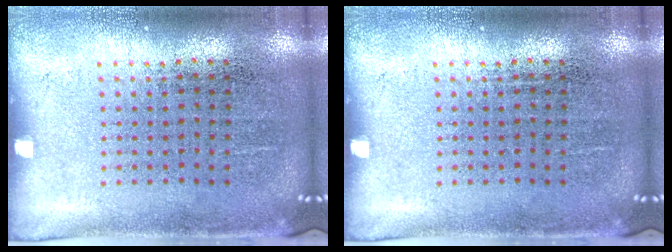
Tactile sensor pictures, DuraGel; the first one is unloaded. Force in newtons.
{"total": 0.0}